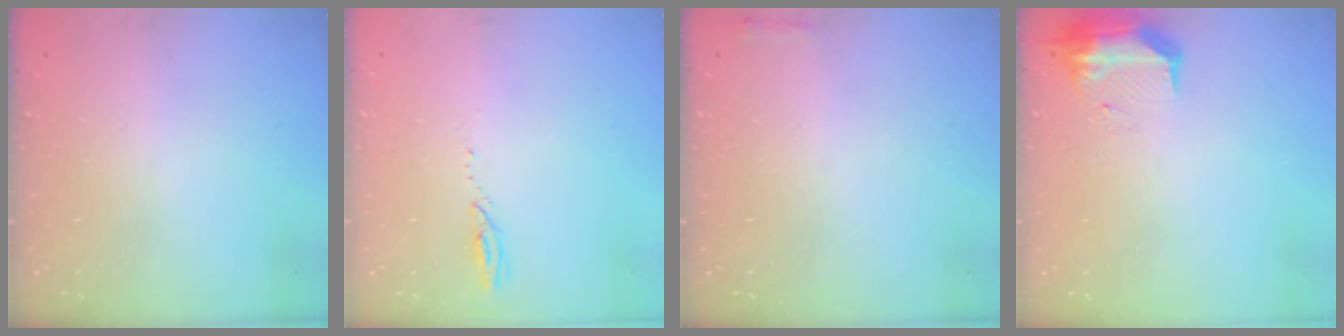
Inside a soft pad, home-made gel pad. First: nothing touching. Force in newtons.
{"total": 2.4, "press": 2.4, "slide": 0.3}
{"total": 2.3, "press": 2.3, "slide": 0.5}
{"total": 15.7, "press": 10.5, "slide": 11.7}